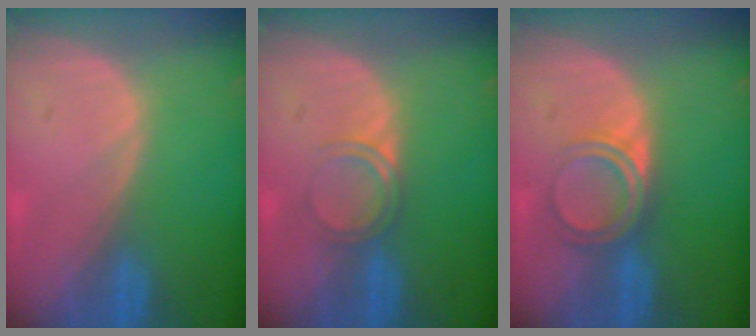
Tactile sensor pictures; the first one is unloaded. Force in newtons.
{"total": 2.8, "press": 2.8, "slide": 0.2}
{"total": 4.7, "press": 4.2, "slide": 2.2}